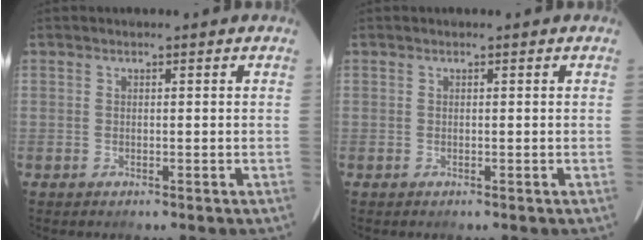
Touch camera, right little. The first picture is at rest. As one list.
[{"total": 0.0}]